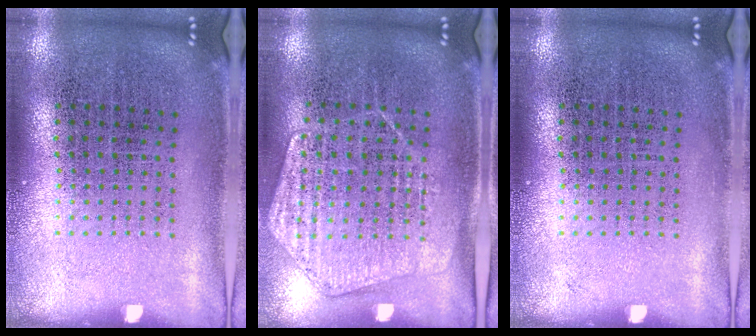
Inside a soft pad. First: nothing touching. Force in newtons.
{"total": 1.4, "press": 1.4, "slide": 0.2}
{"total": 0.0}